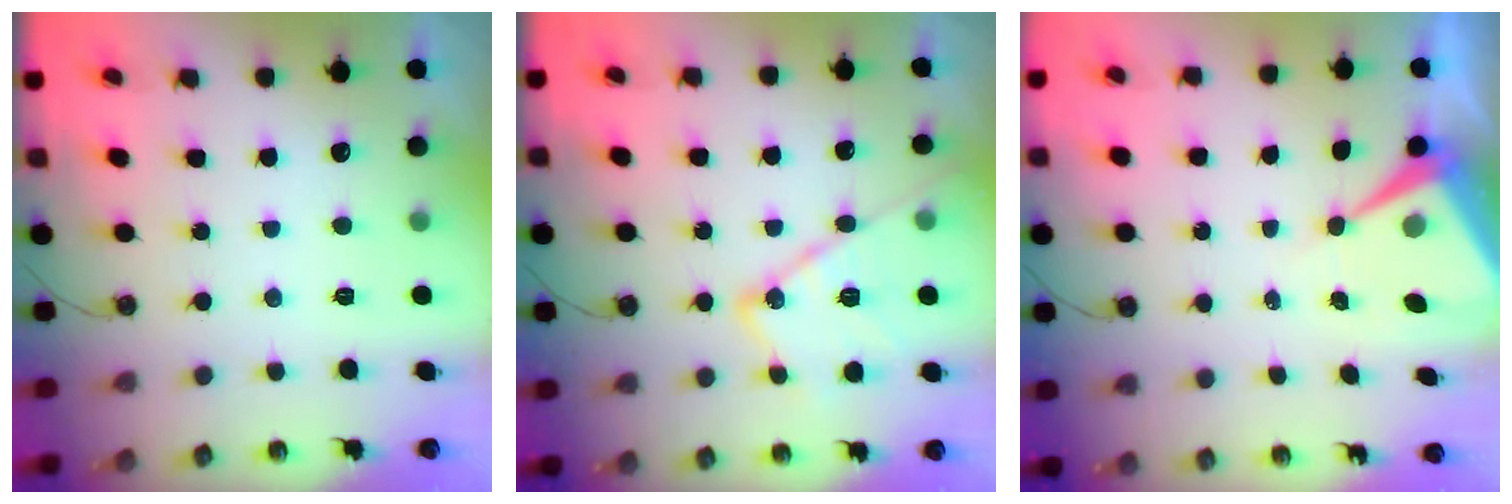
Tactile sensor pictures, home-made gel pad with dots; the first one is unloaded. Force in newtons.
{"total": 16.6, "press": 16.5, "slide": 1.4}
{"total": 8.7, "press": 8.7, "slide": 0.8}